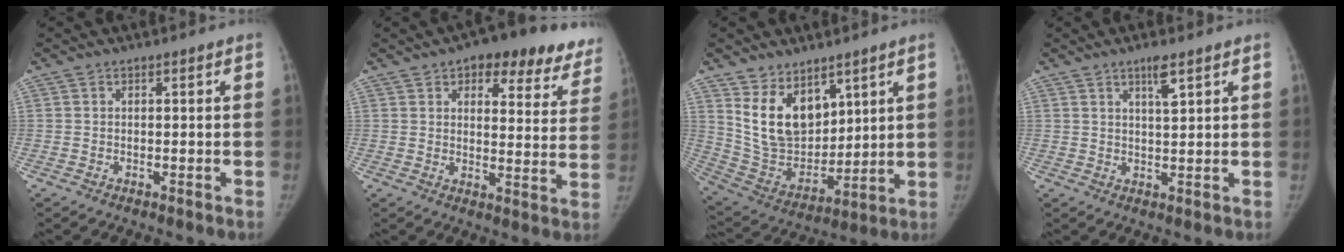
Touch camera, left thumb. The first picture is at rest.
{"total": 18.4, "force": [12.4, 8.2, 10.8], "torque": [-0.078, -0.042, 0.136]}
{"total": 14.3, "force": [7.4, 9.2, 8.0], "torque": [-0.100, -0.051, 0.167]}
{"total": 3.5, "force": [2.1, 0.6, 2.7], "torque": [-0.046, -0.011, 0.038]}